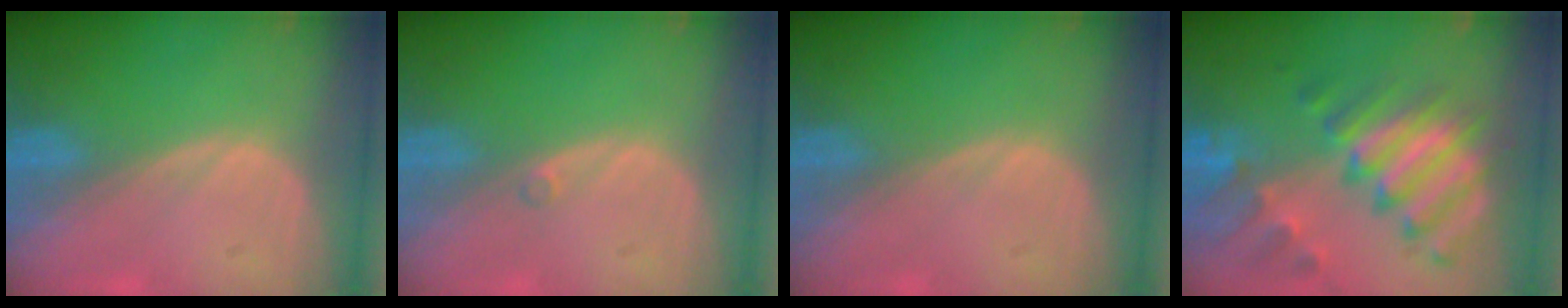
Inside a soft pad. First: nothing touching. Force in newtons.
{"total": 0.5, "press": 0.5, "slide": 0.2}
{"total": 0.0}
{"total": 11.6, "press": 10.0, "slide": 6.0}